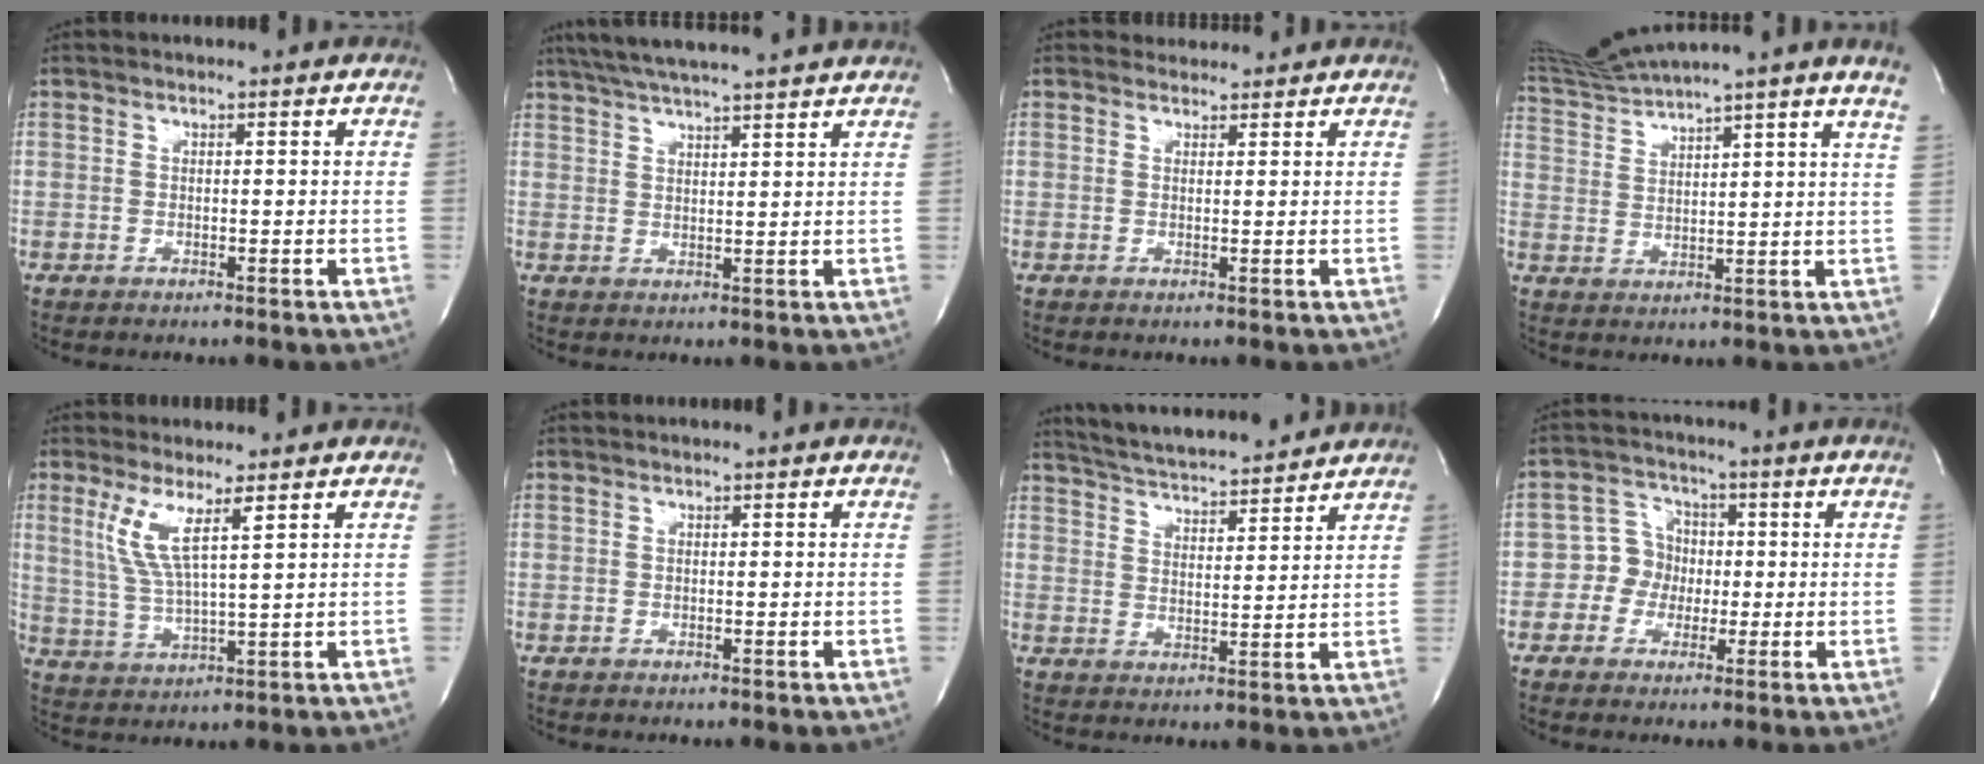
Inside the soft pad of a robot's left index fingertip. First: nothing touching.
{"total": 14.5, "force": [12.8, 0.3, 6.8], "torque": [-0.125, 0.029, 0.182]}
{"total": 1.9, "force": [1.7, 0.6, -0.4], "torque": [-0.001, 0.006, 0.024]}
{"total": 13.7, "force": [12.2, -3.1, 5.3], "torque": [-0.092, -0.043, 0.178]}
{"total": 6.3, "force": [2.9, 0.0, 5.5], "torque": [-0.119, -0.011, 0.066]}
{"total": 0.0}
{"total": 14.6, "force": [13.6, 1.5, 5.0], "torque": [-0.091, 0.015, 0.205]}
{"total": 5.0, "force": [-0.9, 4.7, 1.5], "torque": [-0.029, 0.015, -0.019]}